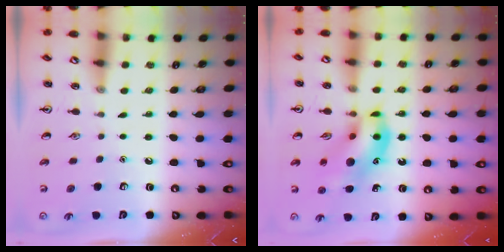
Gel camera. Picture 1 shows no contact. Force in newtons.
{"total": 13.6, "press": 13.3, "slide": 3.1}